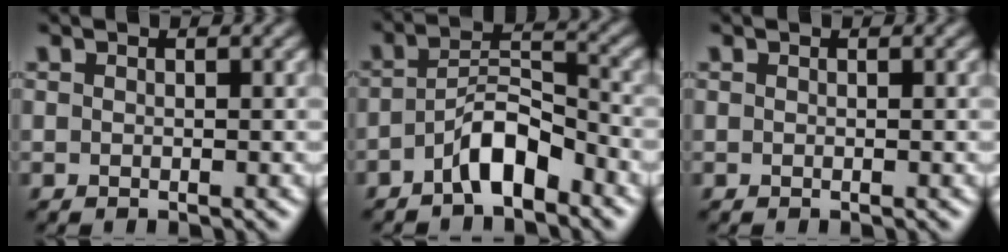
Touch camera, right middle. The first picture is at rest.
{"total": 4.7, "force": [-2.8, 1.7, 3.3], "torque": [-0.057, 0.018, -0.051]}
{"total": 0.0}